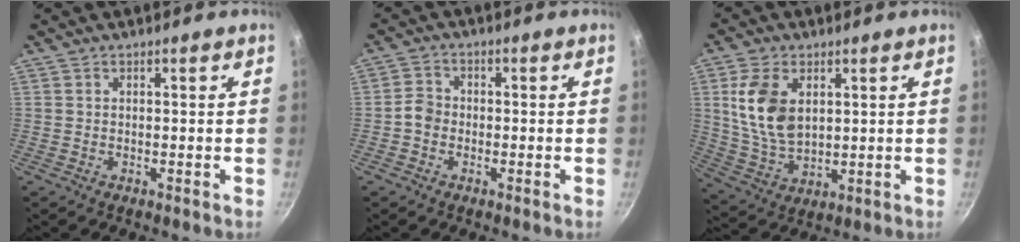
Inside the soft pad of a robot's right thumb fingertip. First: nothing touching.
{"total": 3.2, "force": [-1.0, 2.7, 1.4], "torque": [-0.015, 0.018, -0.026]}
{"total": 12.0, "force": [3.1, 7.5, 8.9], "torque": [-0.162, -0.023, 0.068]}